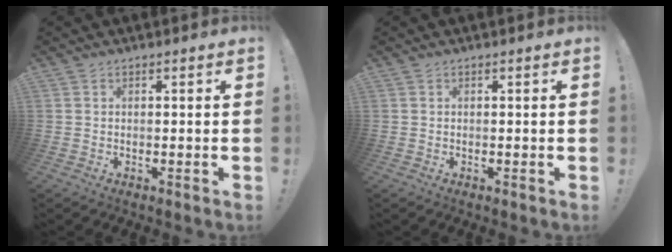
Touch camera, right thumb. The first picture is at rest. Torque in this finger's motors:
{"motor_torque": [0.00, 0.00, -0.01, 0.00, 0.00]}